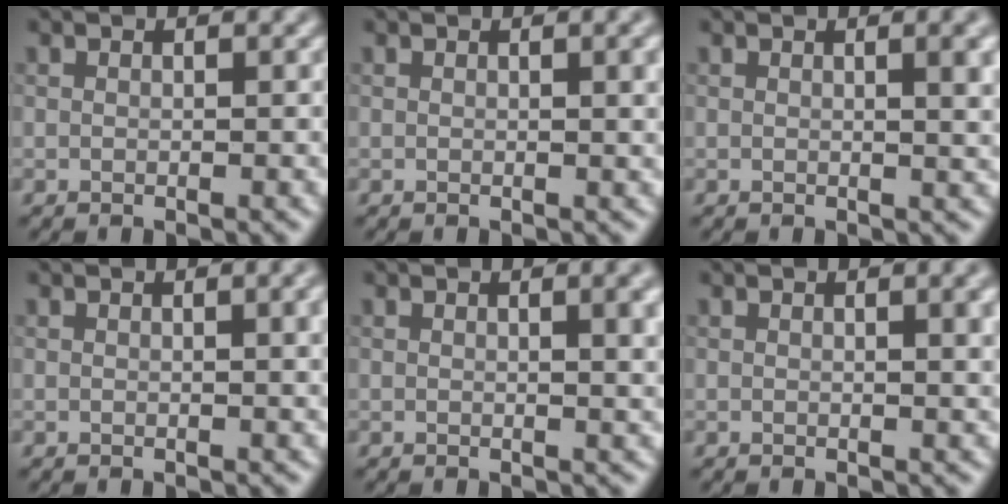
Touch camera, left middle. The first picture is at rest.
{"total": 2.2, "force": [0.6, 0.7, 2.0], "torque": [-0.019, 0.005, 0.006]}
{"total": 3.8, "force": [1.0, 1.2, 3.4], "torque": [-0.032, 0.008, 0.011]}
{"total": 2.6, "force": [0.7, 0.8, 2.4], "torque": [-0.023, 0.006, 0.007]}
{"total": 3.6, "force": [1.0, 1.2, 3.3], "torque": [-0.031, 0.007, 0.011]}
{"total": 2.8, "force": [0.9, 0.9, 2.4], "torque": [-0.021, 0.005, 0.010]}